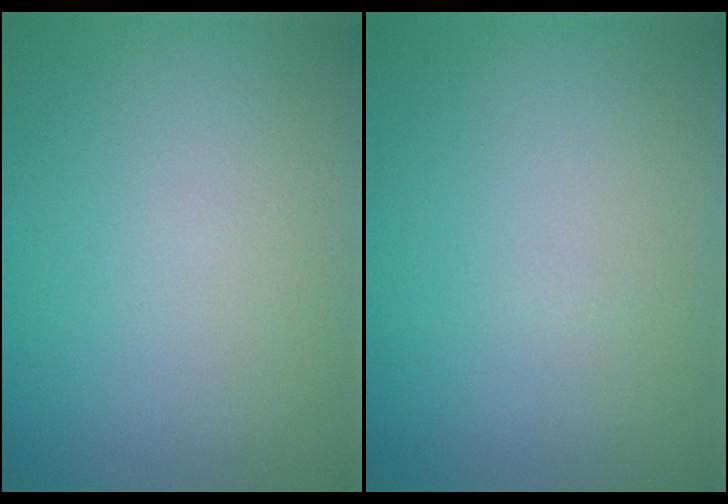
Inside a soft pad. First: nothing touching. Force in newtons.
{"total": 0.0}